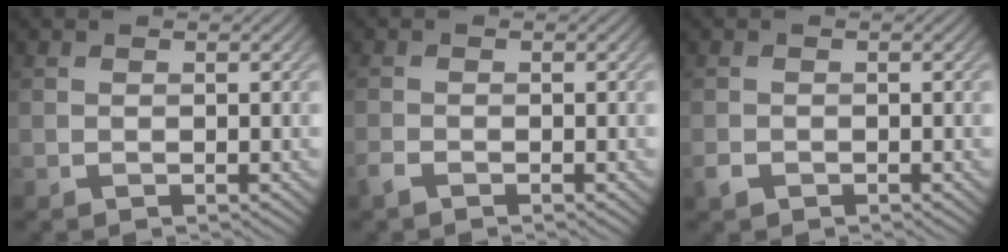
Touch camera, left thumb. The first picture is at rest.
{"total": 1.2, "force": [-1.0, 0.2, 0.6], "torque": [-0.018, -0.003, -0.023]}
{"total": 1.2, "force": [-0.8, 0.8, 0.5], "torque": [-0.013, -0.003, -0.018]}